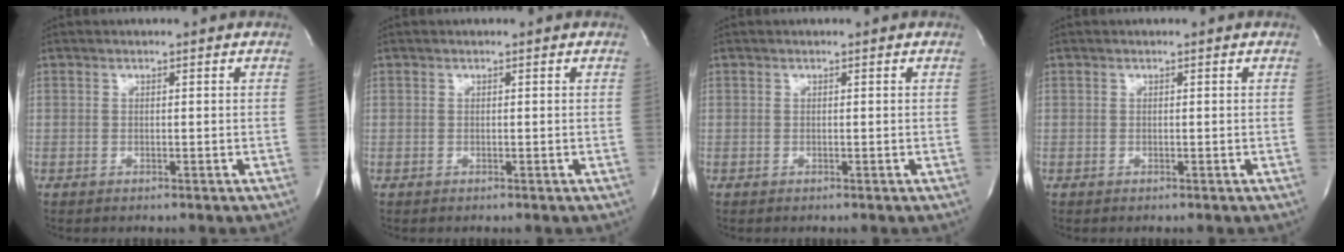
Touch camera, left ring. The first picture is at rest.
{"total": 0.0}
{"total": 0.0}
{"total": 0.0}